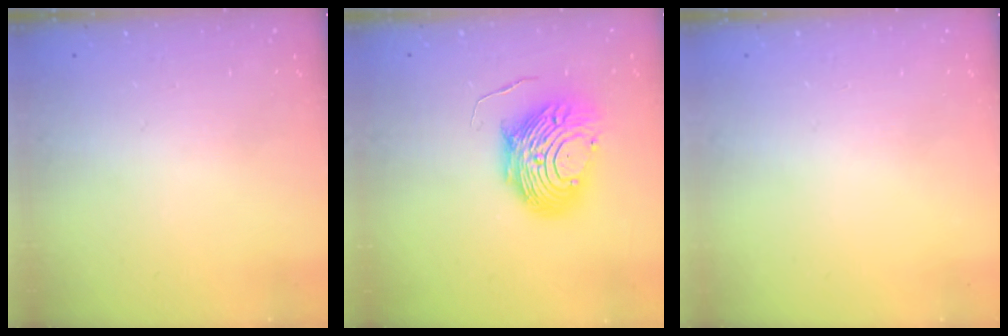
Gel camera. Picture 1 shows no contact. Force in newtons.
{"total": 10.5, "press": 10.4, "slide": 1.0}
{"total": 0.0}